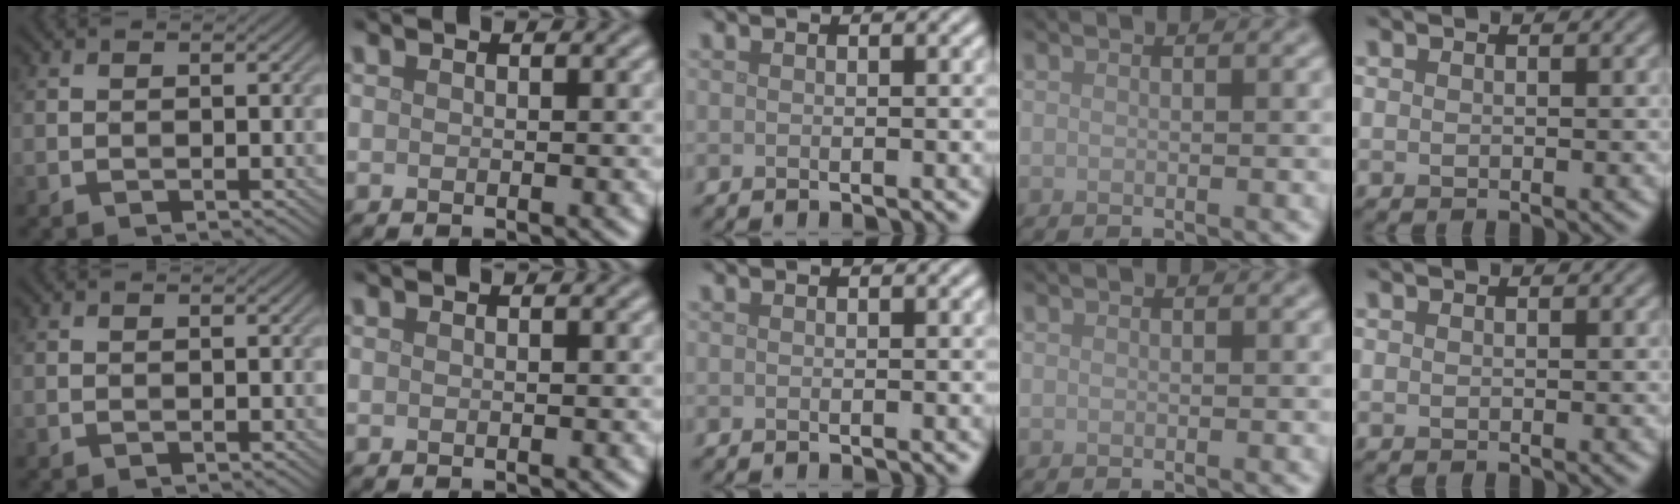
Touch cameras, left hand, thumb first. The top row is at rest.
{}